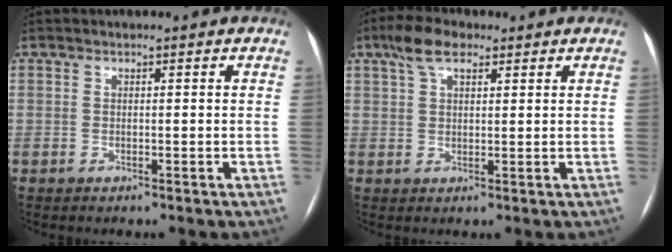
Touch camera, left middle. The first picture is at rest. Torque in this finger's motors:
{"motor_torque": [0.70, -0.59, 0.49, 0.13]}